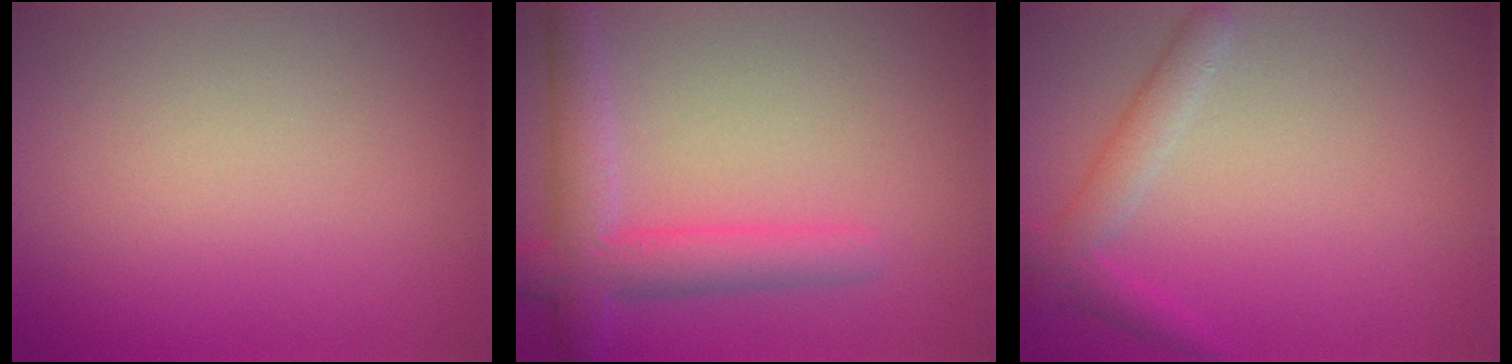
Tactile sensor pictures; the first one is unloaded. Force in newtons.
{"total": 4.5, "press": 4.5, "slide": 0.4}
{"total": 2.3, "press": 2.3, "slide": 0.1}